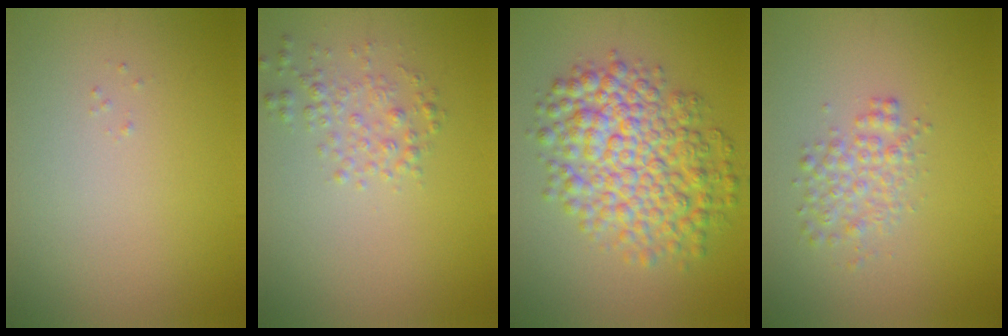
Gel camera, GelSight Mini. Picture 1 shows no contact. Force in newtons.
{"total": 1.9, "press": 1.9, "slide": 0.0}
{"total": 8.0, "press": 8.0, "slide": 0.1}
{"total": 2.5, "press": 2.5, "slide": 0.1}